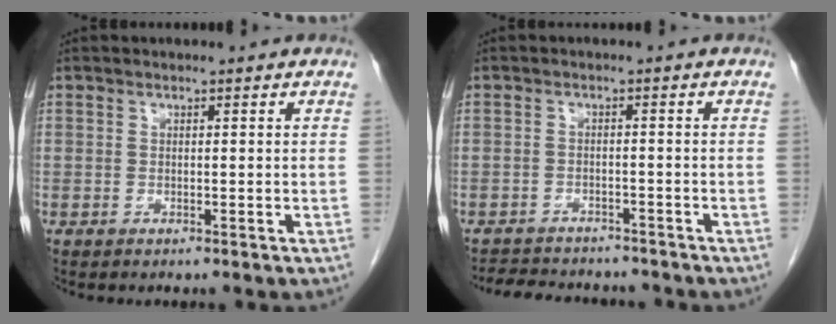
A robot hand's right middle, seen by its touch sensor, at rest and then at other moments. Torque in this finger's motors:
{"motor_torque": [0.05, -0.04, 0.01, 0.02]}